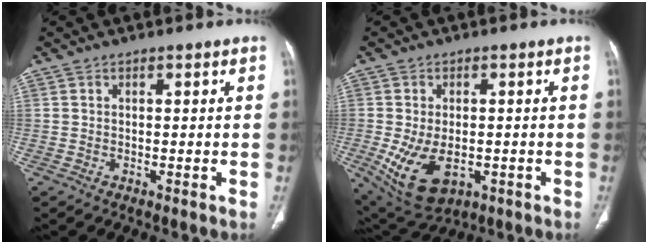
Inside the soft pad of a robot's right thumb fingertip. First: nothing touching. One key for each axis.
{"total": 11.4, "fx": -2.8, "fy": 6.8, "fz": 8.7, "tx": -0.151, "ty": -0.002, "tz": -0.026}